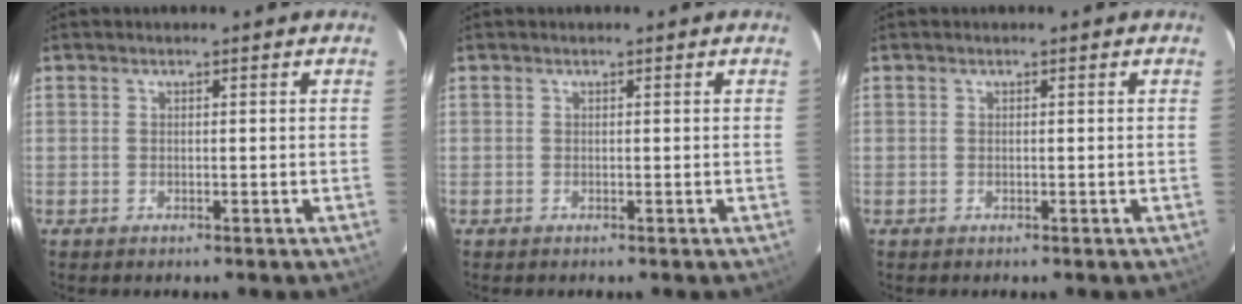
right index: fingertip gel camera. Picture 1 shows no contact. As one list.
[{"total": 0.0}, {"total": 0.0}]